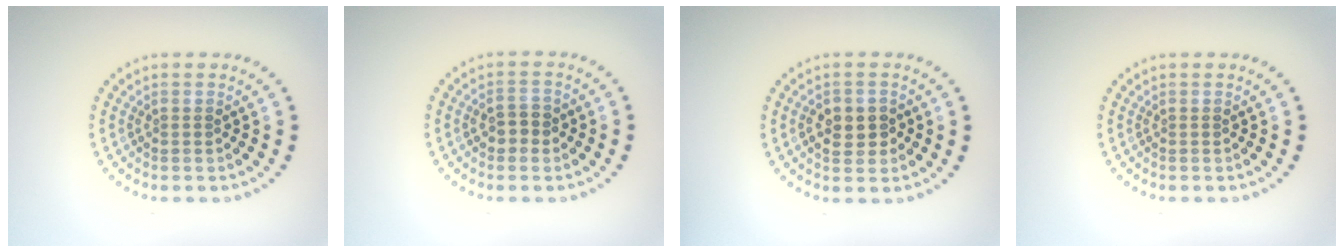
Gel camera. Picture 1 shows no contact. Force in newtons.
{"total": 2.0, "press": 2.0, "slide": 0.3}
{"total": 2.8, "press": 2.7, "slide": 0.5}
{"total": 0.0}